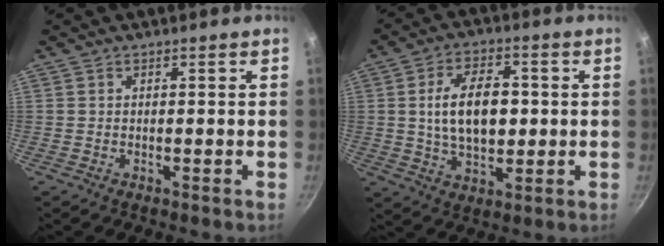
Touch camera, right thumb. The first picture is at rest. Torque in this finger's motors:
{"motor_torque": [-0.62, 1.06, 0.28, -0.01, 0.08]}